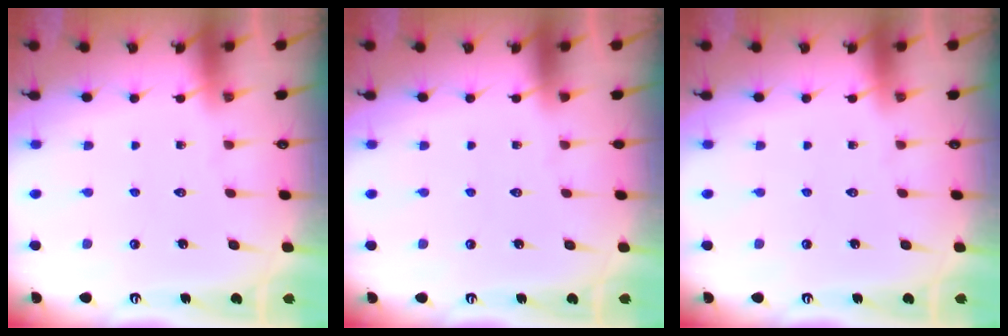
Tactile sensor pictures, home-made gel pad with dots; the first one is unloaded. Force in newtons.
{"total": 0.0}
{"total": 0.0}